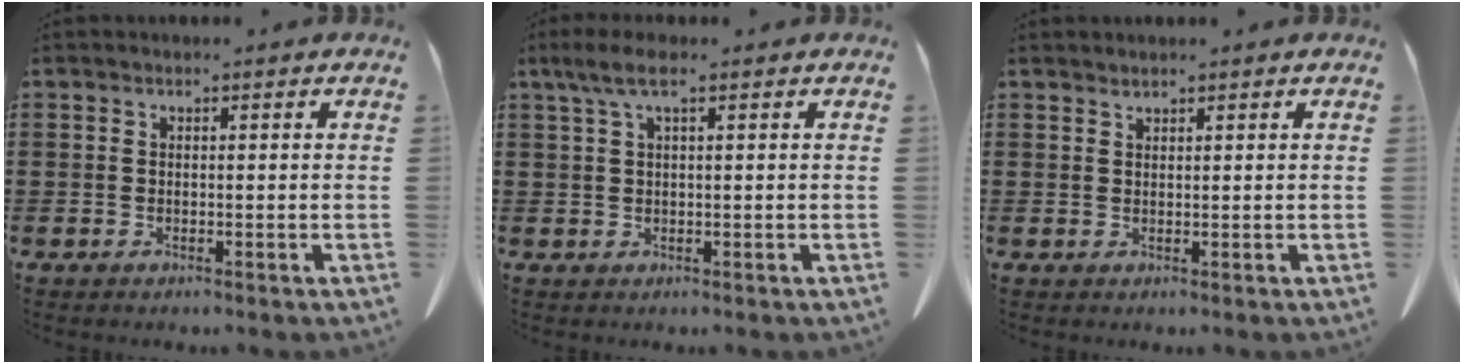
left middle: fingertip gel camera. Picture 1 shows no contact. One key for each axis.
{"total": 3.6, "fx": 1.5, "fy": 0.7, "fz": 3.2, "tx": -0.072, "ty": -0.001, "tz": 0.025}
{"total": 1.0, "fx": 1.0, "fy": 0.0, "fz": 0.1, "tx": -0.004, "ty": -0.003, "tz": 0.021}